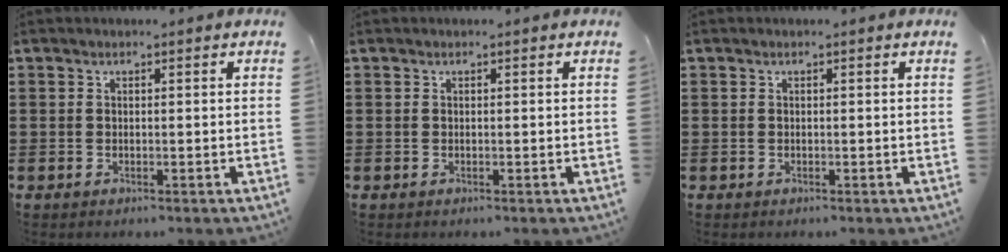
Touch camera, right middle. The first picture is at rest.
{"total": 0.0}
{"total": 0.0}